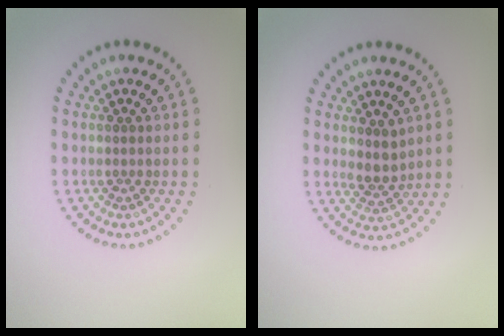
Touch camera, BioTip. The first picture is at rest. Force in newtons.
{"total": 2.1, "press": 1.7, "slide": 1.2}